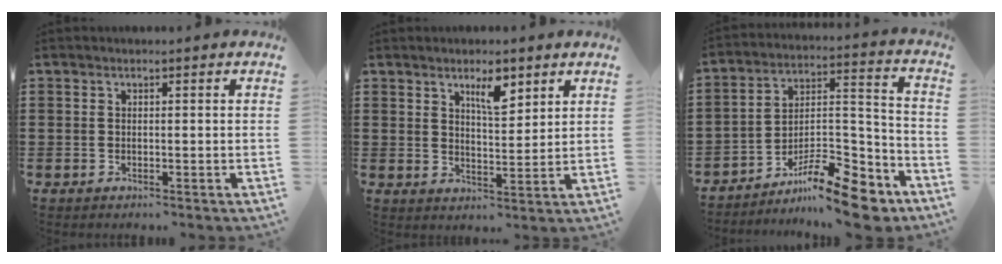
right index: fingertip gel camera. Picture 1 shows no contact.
{"total": 5.1, "force": [3.2, 1.7, 3.5], "torque": [-0.053, -0.004, 0.052]}
{"total": 13.0, "force": [-10.1, 3.3, 7.5], "torque": [-0.116, 0.043, -0.188]}